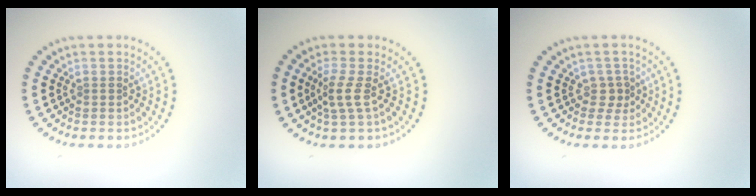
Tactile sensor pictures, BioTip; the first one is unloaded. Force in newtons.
{"total": 2.0, "press": 1.5, "slide": 1.4}
{"total": 1.4, "press": 1.1, "slide": 0.9}